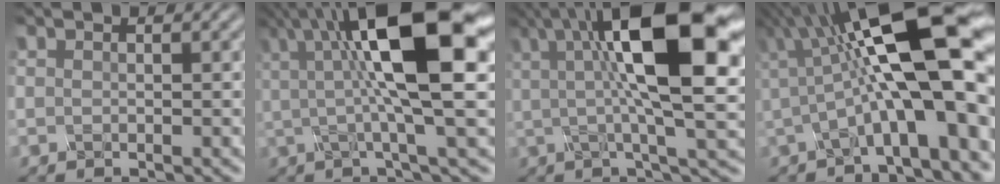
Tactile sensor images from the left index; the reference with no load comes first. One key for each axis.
{"total": 11.9, "fx": 2.9, "fy": 2.6, "fz": 11.2, "tx": -0.168, "ty": 0.015, "tz": 0.045}
{"total": 13.2, "fx": 3.8, "fy": 3.3, "fz": 12.2, "tx": -0.190, "ty": 0.010, "tz": 0.059}
{"total": 14.5, "fx": 2.1, "fy": 3.5, "fz": 14.0, "tx": -0.209, "ty": 0.024, "tz": 0.029}